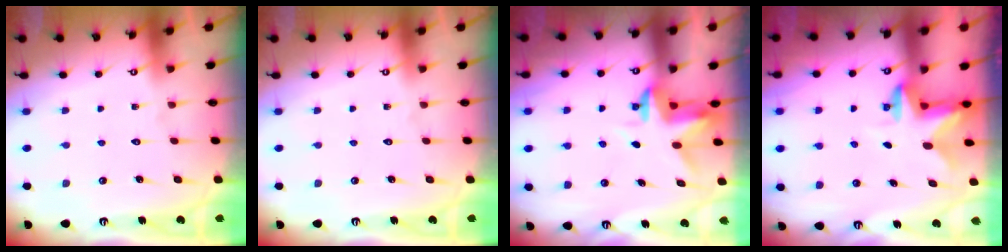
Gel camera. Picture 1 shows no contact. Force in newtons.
{"total": 0.0}
{"total": 3.4, "press": 3.4, "slide": 0.4}
{"total": 2.6, "press": 2.5, "slide": 0.5}